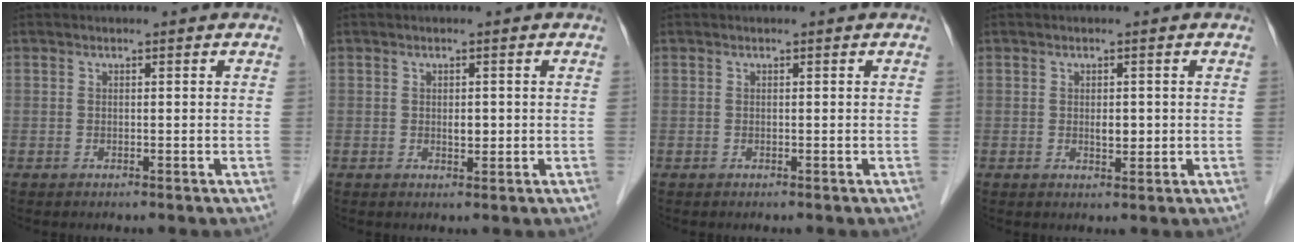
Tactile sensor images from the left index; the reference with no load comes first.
{"total": 1.4, "force": [-0.2, 0.7, 1.2], "torque": [-0.018, -0.005, -0.001]}
{"total": 0.0}
{"total": 1.8, "force": [-0.1, 1.0, 1.6], "torque": [-0.025, -0.005, 0.000]}